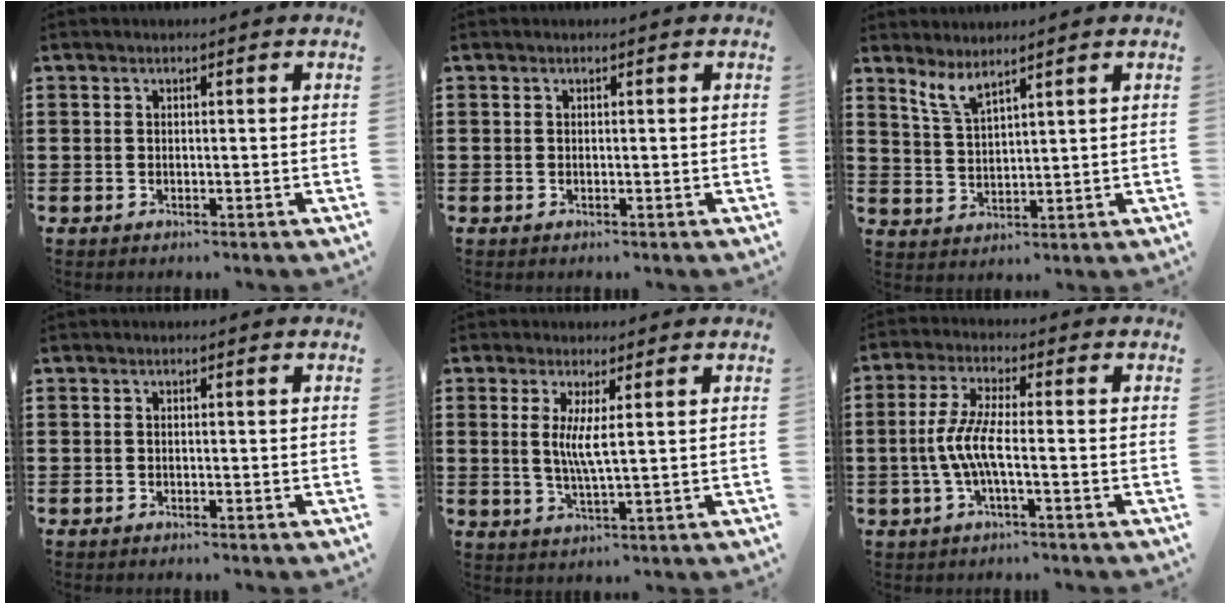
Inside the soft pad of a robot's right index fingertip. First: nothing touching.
{"total": 0.0}
{"total": 3.7, "force": [3.1, 0.7, 2.0], "torque": [-0.047, -0.004, 0.056]}
{"total": 0.0}
{"total": 4.2, "force": [1.0, 0.2, 4.1], "torque": [-0.082, -0.005, 0.016]}
{"total": 6.0, "force": [-1.5, 0.9, 5.7], "torque": [-0.137, -0.014, -0.039]}